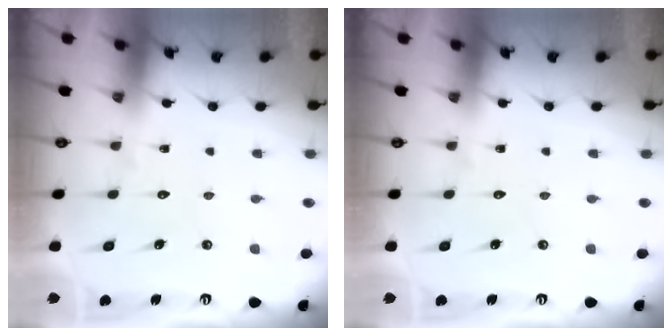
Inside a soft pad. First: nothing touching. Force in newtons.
{"total": 0.0}